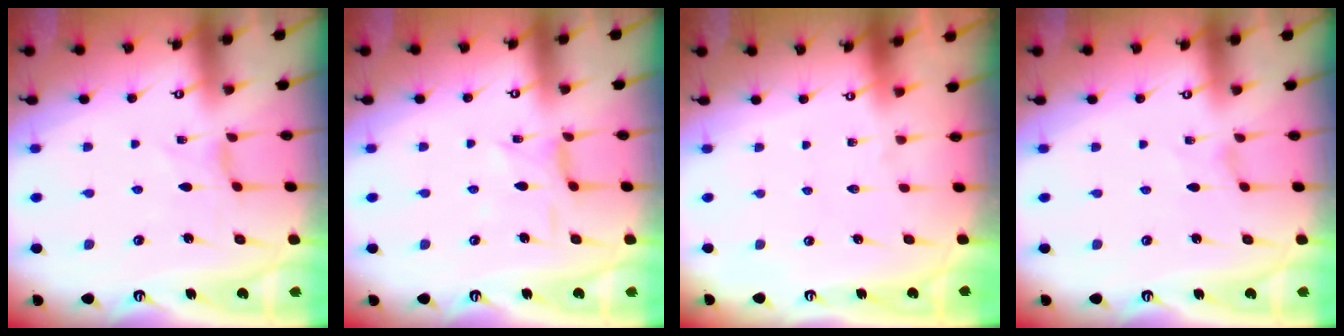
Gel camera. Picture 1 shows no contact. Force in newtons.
{"total": 2.2, "press": 2.2, "slide": 0.3}
{"total": 0.0}
{"total": 0.0}